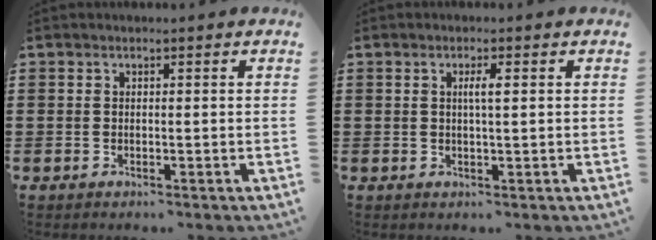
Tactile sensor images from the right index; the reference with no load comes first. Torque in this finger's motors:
{"motor_torque": [0.21, -0.18, 0.05, 0.05]}